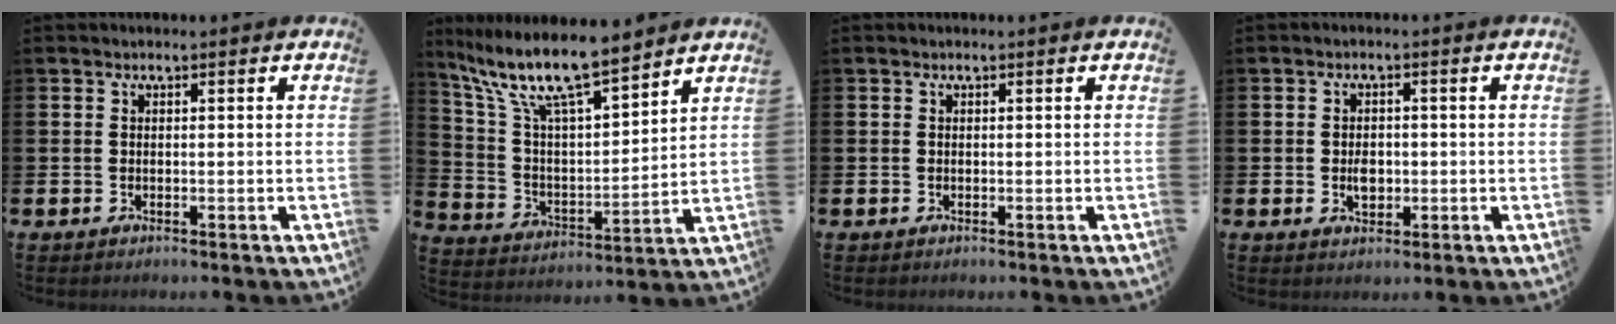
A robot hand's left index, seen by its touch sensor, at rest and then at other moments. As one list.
[{"total": 11.4, "force": [9.8, 1.8, 5.5], "torque": [-0.148, -0.055, 0.170]}, {"total": 0.0}, {"total": 2.7, "force": [-0.2, 1.8, 2.0], "torque": [-0.029, 0.001, -0.007]}]